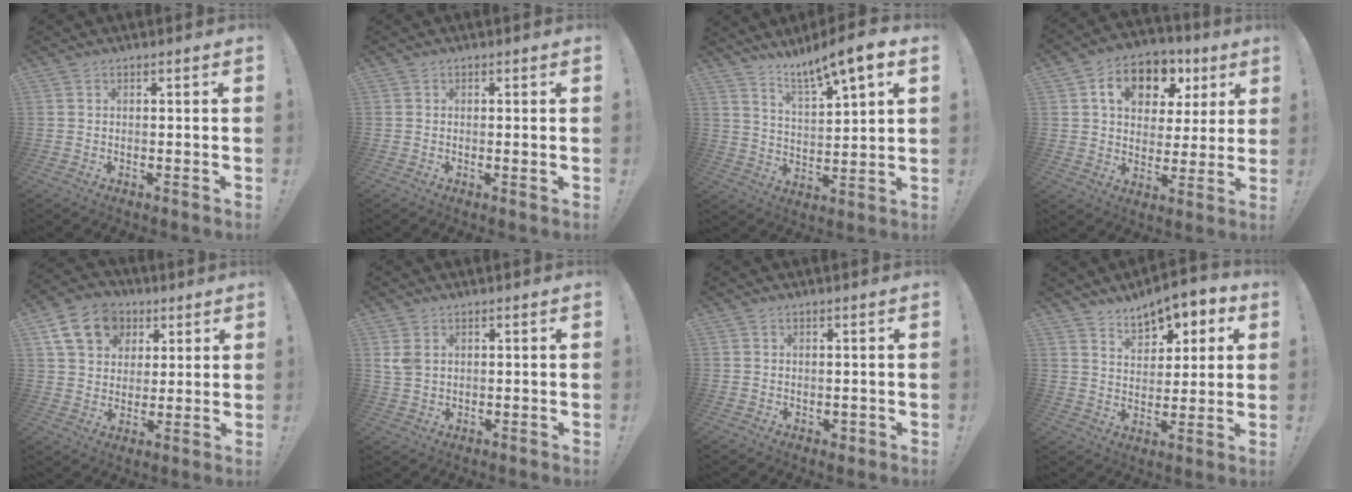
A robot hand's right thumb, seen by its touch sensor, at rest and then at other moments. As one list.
[{"total": 1.0, "force": [0.2, 0.0, 1.0], "torque": [-0.010, -0.004, 0.000]}, {"total": 9.9, "force": [8.1, 0.6, 5.6], "torque": [-0.092, -0.060, 0.131]}, {"total": 13.5, "force": [5.8, 9.4, 7.7], "torque": [-0.126, -0.015, 0.107]}, {"total": 14.6, "force": [6.2, 11.3, 6.8], "torque": [-0.089, -0.023, 0.120]}, {"total": 3.7, "force": [1.7, 2.3, 2.3], "torque": [-0.041, -0.003, 0.035]}, {"total": 1.2, "force": [0.1, 1.1, 0.5], "torque": [-0.006, 0.002, 0.002]}, {"total": 9.1, "force": [6.5, 4.9, 4.1], "torque": [-0.057, -0.041, 0.120]}]